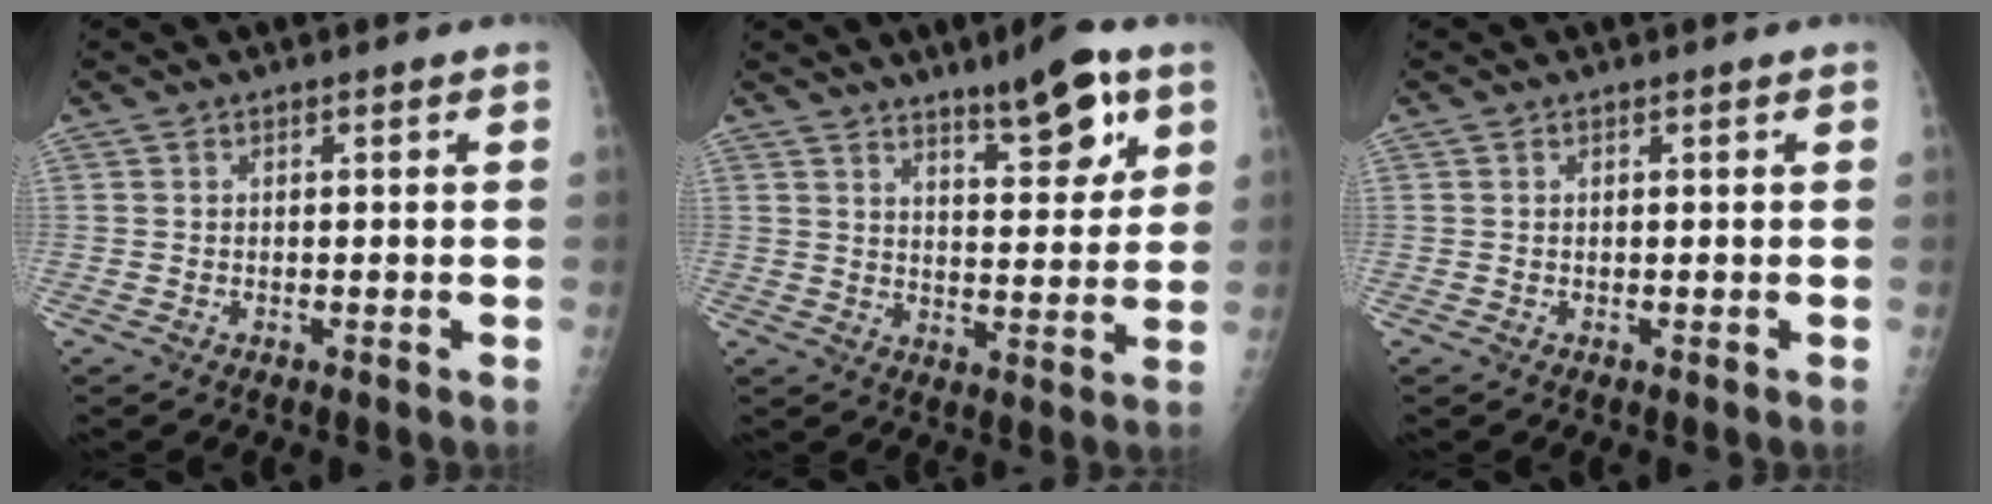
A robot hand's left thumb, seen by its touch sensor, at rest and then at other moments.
{"total": 10.5, "force": [6.5, 3.1, 7.7], "torque": [-0.092, -0.038, 0.099]}
{"total": 0.0}